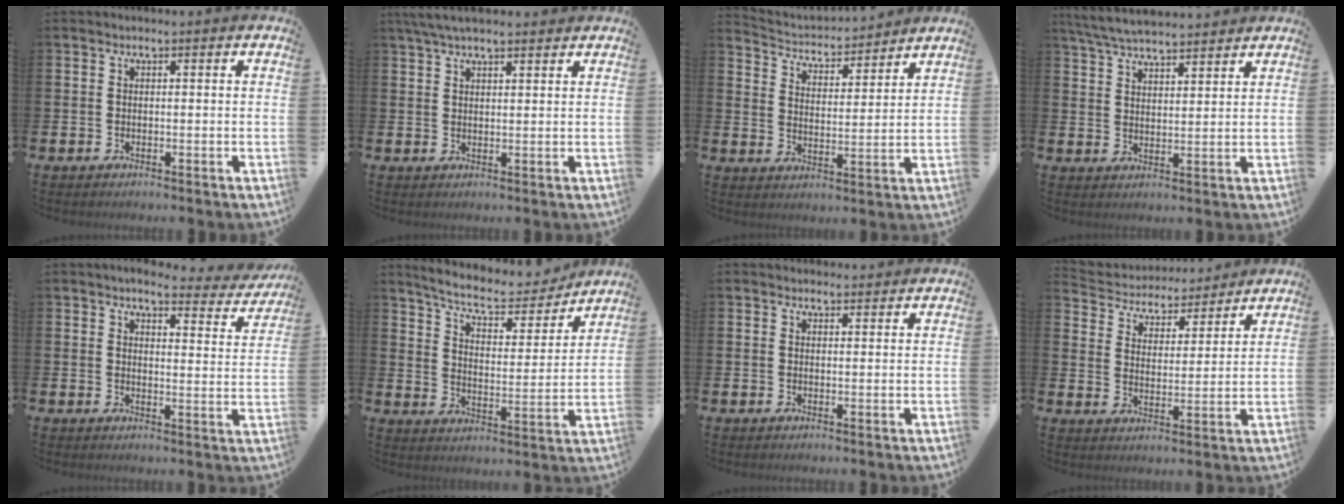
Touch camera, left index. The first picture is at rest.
{"total": 4.3, "force": [3.7, 1.0, 2.0], "torque": [-0.048, -0.005, 0.068]}
{"total": 4.1, "force": [4.0, 1.0, 0.0], "torque": [-0.026, -0.035, 0.064]}
{"total": 5.6, "force": [5.4, 0.5, 1.3], "torque": [-0.048, -0.020, 0.100]}
{"total": 3.7, "force": [3.5, 0.7, 0.9], "torque": [-0.024, -0.026, 0.056]}
{"total": 8.4, "force": [7.7, 1.7, 2.8], "torque": [-0.077, -0.054, 0.129]}
{"total": 1.6, "force": [1.6, 0.4, 0.0], "torque": [0.007, -0.005, 0.027]}
{"total": 4.7, "force": [4.4, 1.6, -0.1], "torque": [-0.033, -0.037, 0.073]}